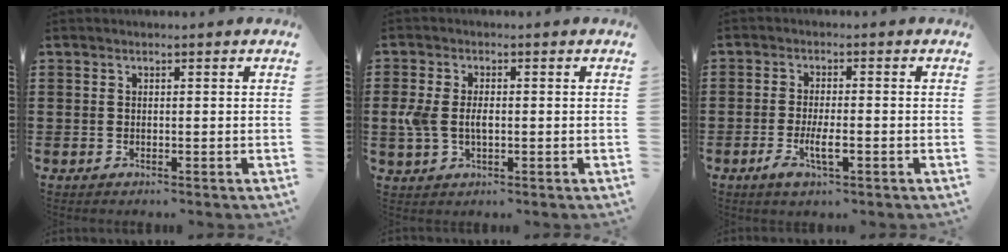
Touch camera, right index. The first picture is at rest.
{"total": 4.2, "force": [-0.2, 2.5, 3.4], "torque": [-0.087, -0.001, -0.011]}
{"total": 4.5, "force": [-1.8, 1.1, 4.0], "torque": [-0.085, -0.007, -0.036]}